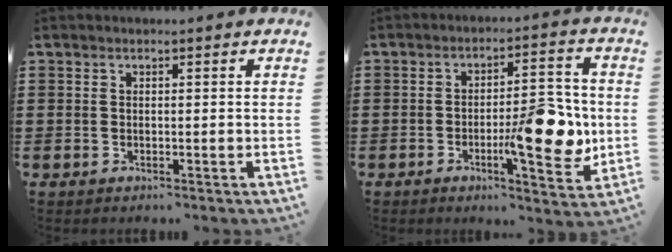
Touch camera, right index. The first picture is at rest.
{"total": 11.8, "force": [-2.0, 3.7, 11.1], "torque": [-0.144, -0.003, -0.029]}